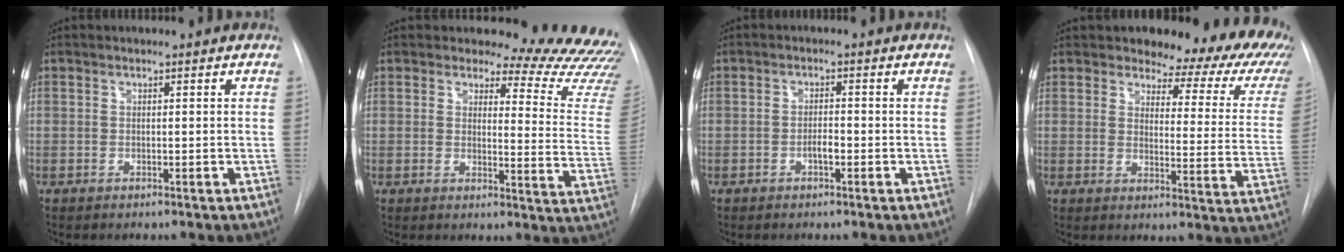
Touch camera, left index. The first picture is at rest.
{"total": 17.4, "force": [17.0, 2.5, 2.9], "torque": [-0.006, -0.150, 0.157]}
{"total": 1.7, "force": [-0.8, 0.5, 1.5], "torque": [-0.024, 0.003, -0.015]}
{"total": 18.8, "force": [16.3, 5.7, 7.4], "torque": [-0.076, -0.069, 0.172]}